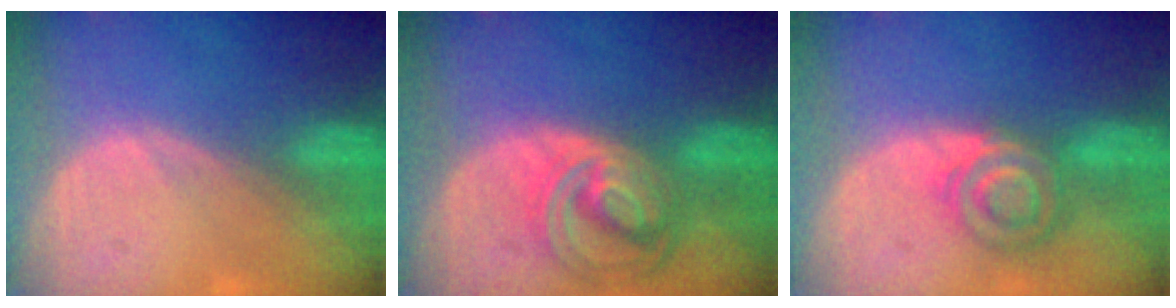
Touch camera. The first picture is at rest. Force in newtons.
{"total": 8.6, "press": 7.4, "slide": 4.4}
{"total": 5.9, "press": 5.8, "slide": 0.8}